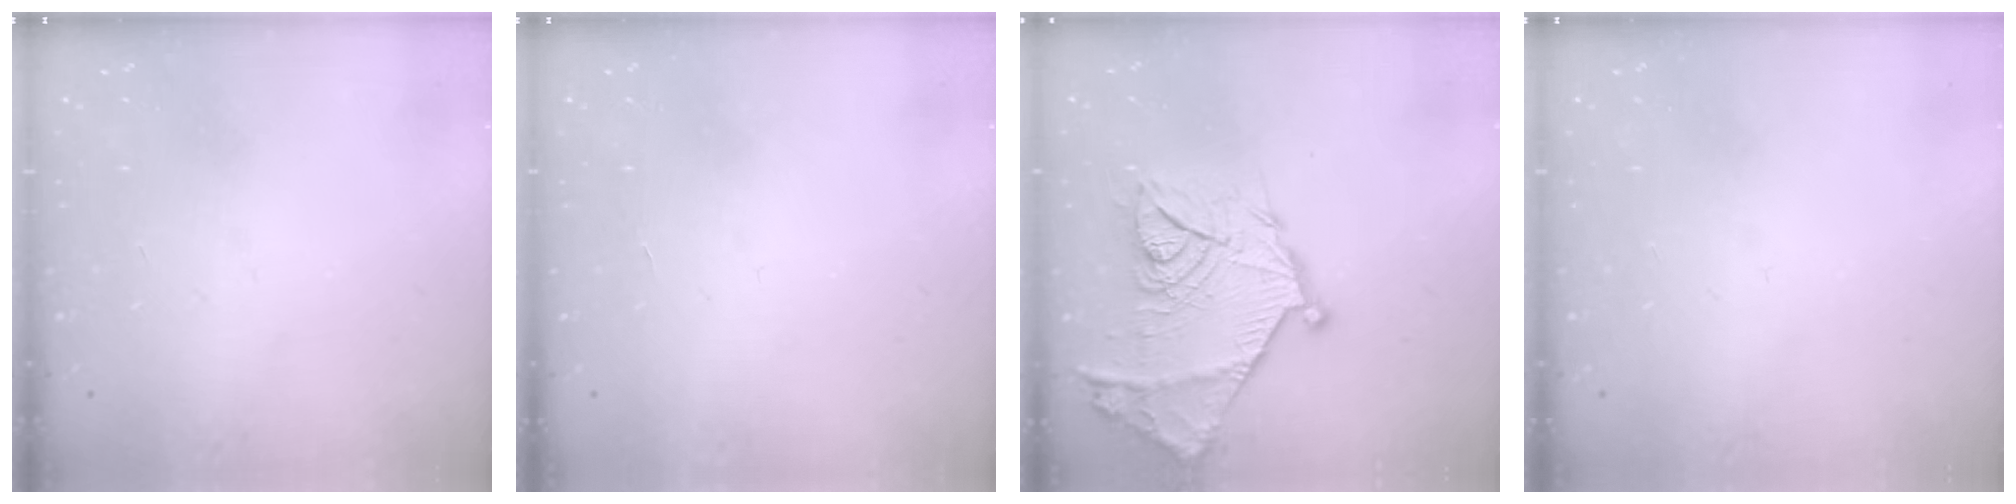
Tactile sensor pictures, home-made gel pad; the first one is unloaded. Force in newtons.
{"total": 1.8, "press": 1.8, "slide": 0.1}
{"total": 23.5, "press": 23.5, "slide": 1.5}
{"total": 0.0}